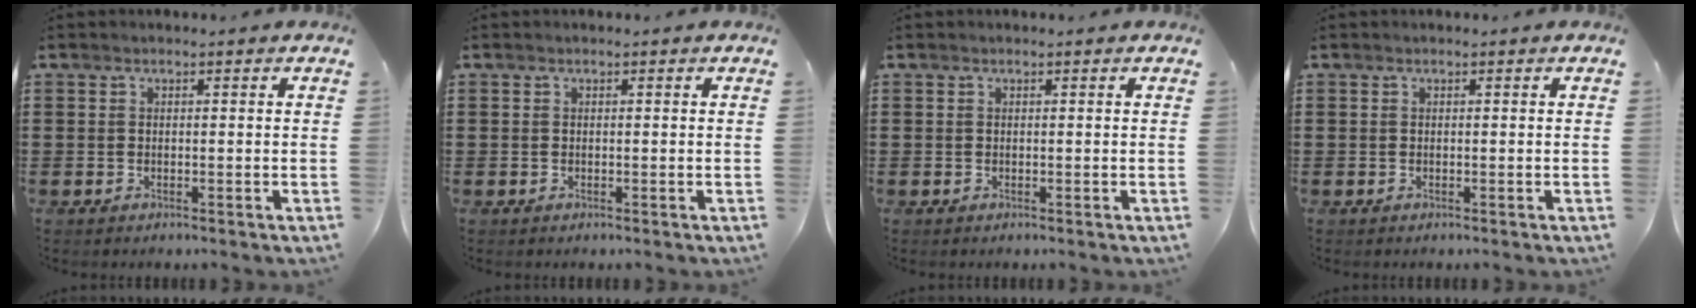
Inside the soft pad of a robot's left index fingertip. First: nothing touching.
{"total": 0.0}
{"total": 0.0}
{"total": 0.0}